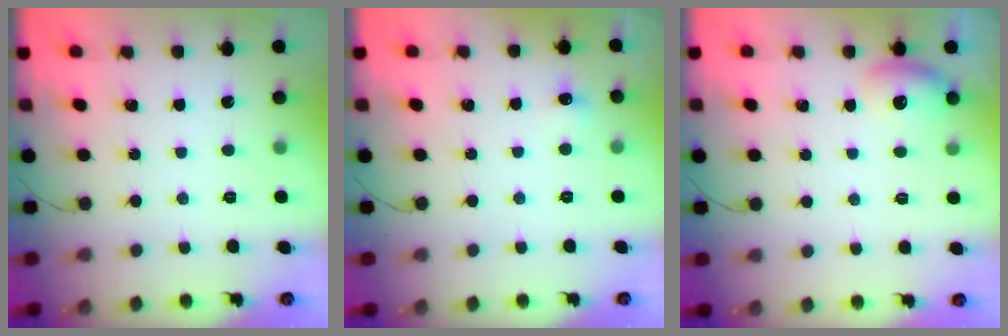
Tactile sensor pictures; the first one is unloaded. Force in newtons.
{"total": 4.5, "press": 4.3, "slide": 1.3}
{"total": 9.9, "press": 8.4, "slide": 5.2}